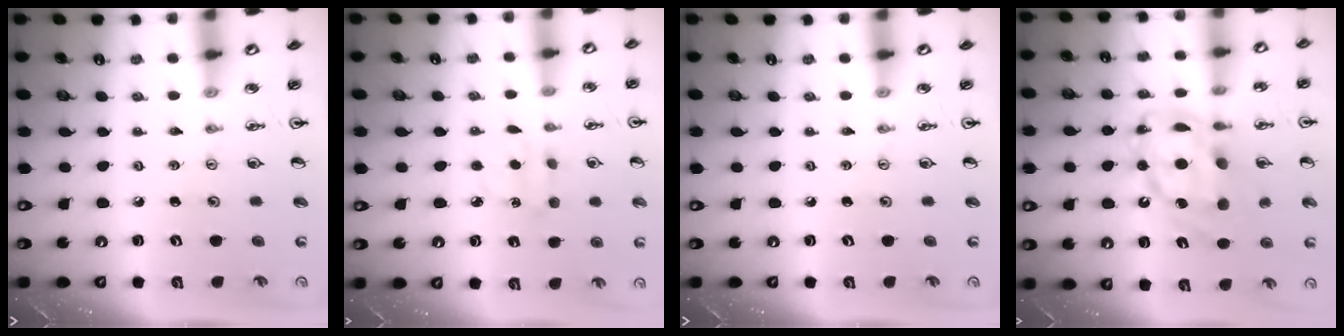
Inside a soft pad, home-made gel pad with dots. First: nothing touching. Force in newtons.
{"total": 4.2, "press": 4.1, "slide": 0.5}
{"total": 0.0}
{"total": 15.5, "press": 15.5, "slide": 1.4}